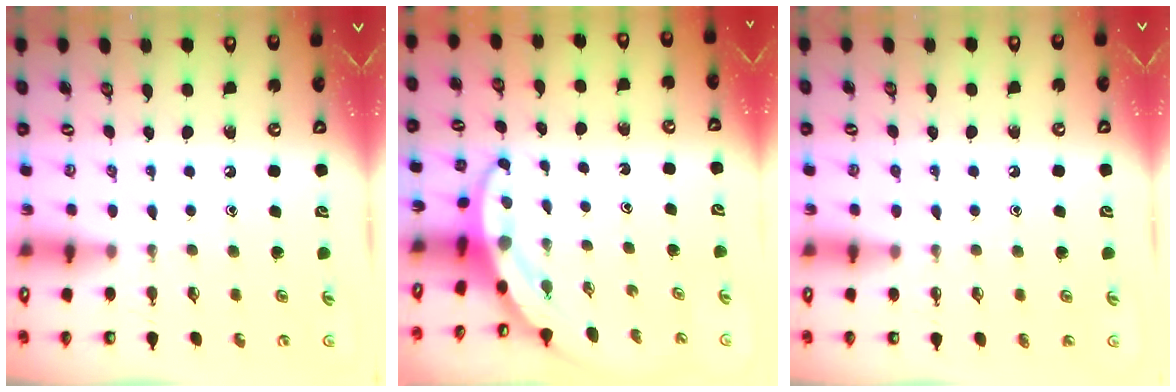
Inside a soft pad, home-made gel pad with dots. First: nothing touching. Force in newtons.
{"total": 3.9, "press": 3.9, "slide": 0.5}
{"total": 0.9, "press": 0.9, "slide": 0.0}